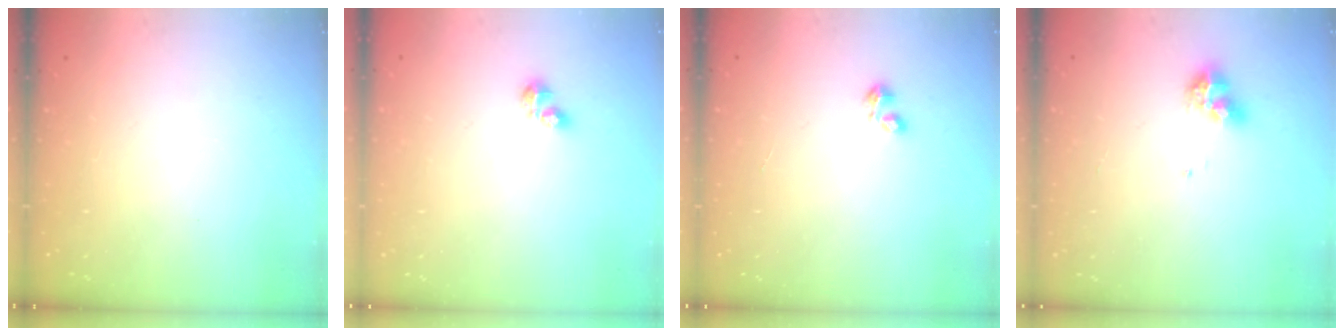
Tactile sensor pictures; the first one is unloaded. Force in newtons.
{"total": 4.5, "press": 4.5, "slide": 0.5}
{"total": 2.2, "press": 2.2, "slide": 0.4}
{"total": 7.8, "press": 7.7, "slide": 1.1}